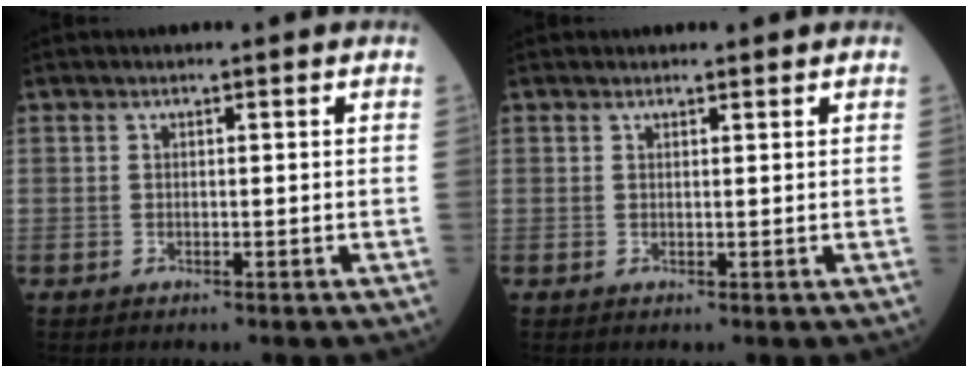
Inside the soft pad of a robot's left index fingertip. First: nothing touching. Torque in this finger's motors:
{"motor_torque": [0.02, -0.09, -0.30, 0.02]}